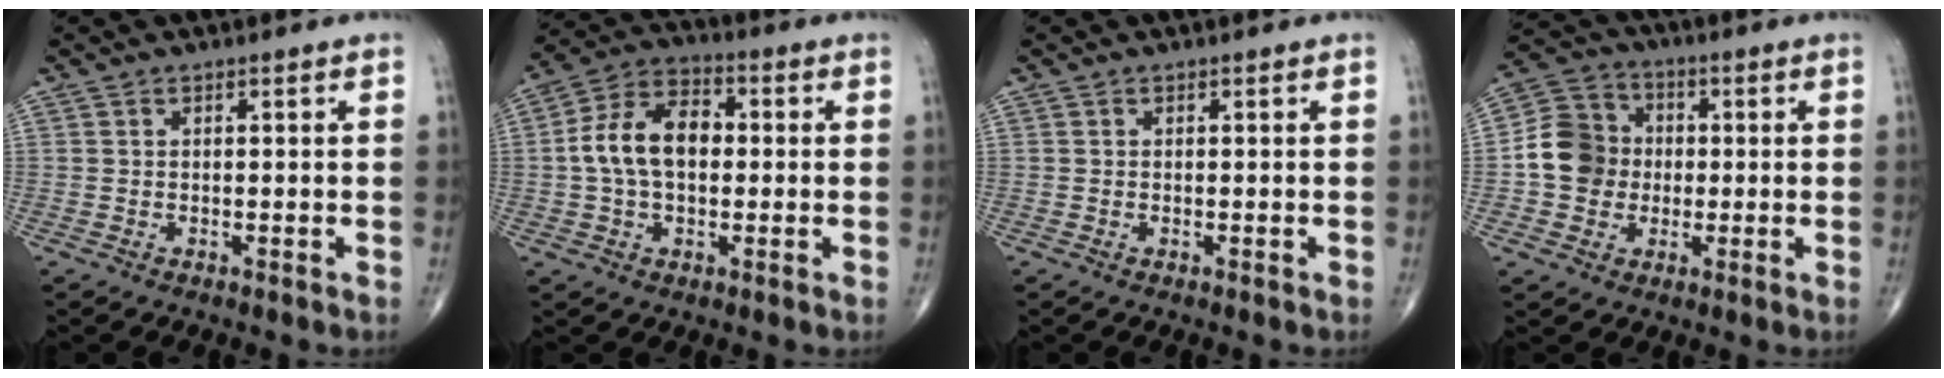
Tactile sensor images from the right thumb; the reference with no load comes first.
{"total": 12.1, "force": [0.4, 7.7, 9.3], "torque": [-0.164, 0.029, -0.003]}
{"total": 0.0}
{"total": 10.2, "force": [-0.7, 9.1, 4.4], "torque": [-0.057, 0.025, -0.023]}